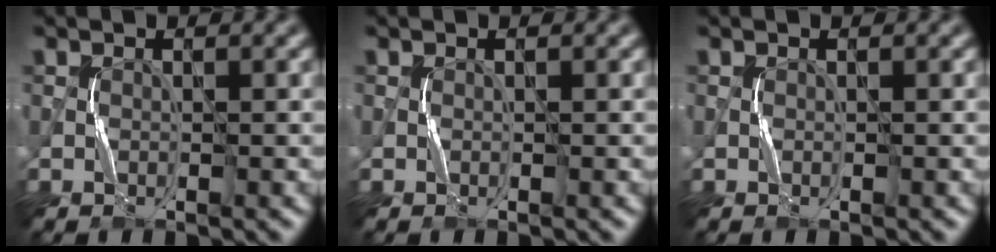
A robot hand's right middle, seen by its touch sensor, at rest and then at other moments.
{"total": 0.0}
{"total": 0.0}